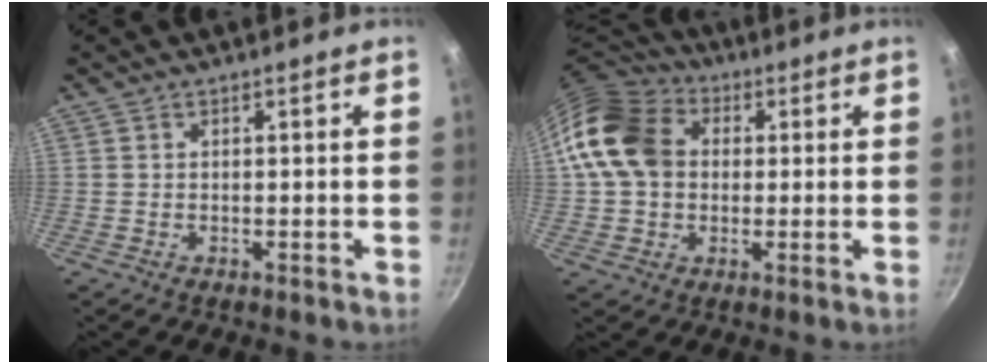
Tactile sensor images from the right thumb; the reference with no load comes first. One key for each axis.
{"total": 15.4, "fx": 2.1, "fy": 12.1, "fz": 9.3, "tx": -0.162, "ty": 0.026, "tz": 0.026}